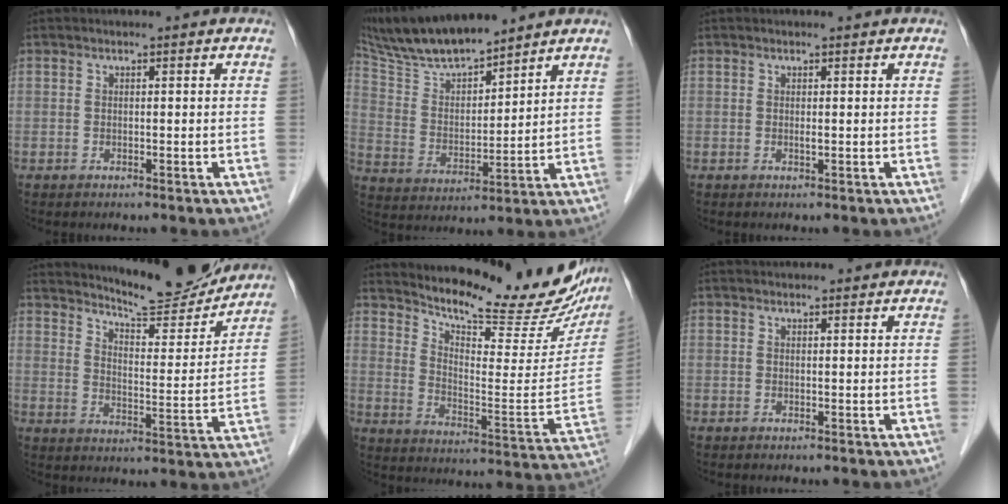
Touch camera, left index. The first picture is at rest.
{"total": 13.2, "force": [12.0, 1.7, 5.4], "torque": [-0.113, 0.011, 0.230]}
{"total": 0.5, "force": [0.2, 0.1, 0.5], "torque": [-0.013, -0.001, 0.002]}
{"total": 15.0, "force": [14.3, 1.4, 4.4], "torque": [-0.068, -0.027, 0.197]}
{"total": 21.8, "force": [19.3, 4.4, 9.1], "torque": [-0.139, -0.055, 0.256]}
{"total": 2.6, "force": [2.4, 0.7, 0.5], "torque": [-0.007, 0.024, 0.030]}